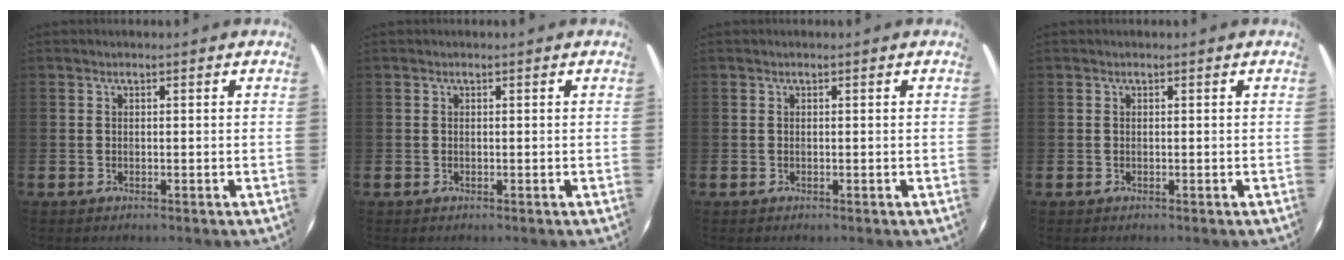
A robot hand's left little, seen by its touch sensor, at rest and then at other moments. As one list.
[{"total": 0.0}, {"total": 0.0}, {"total": 0.0}]